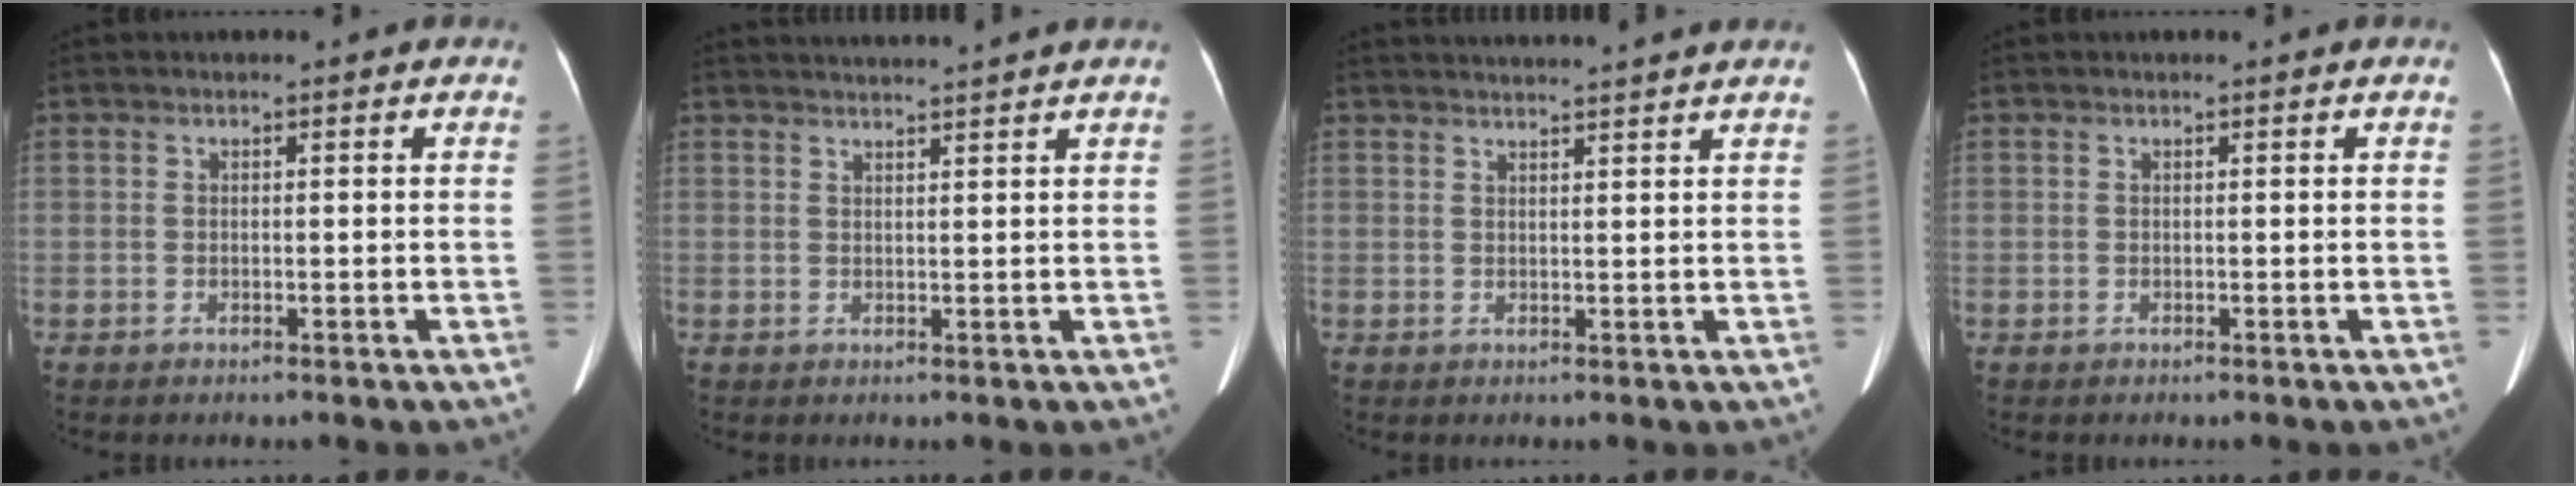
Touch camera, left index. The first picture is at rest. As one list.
[{"total": 6.1, "force": [5.7, -1.5, 1.7], "torque": [-0.024, 0.015, 0.075]}, {"total": 8.7, "force": [8.2, -1.3, 2.6], "torque": [-0.034, 0.016, 0.098]}, {"total": 0.0}]